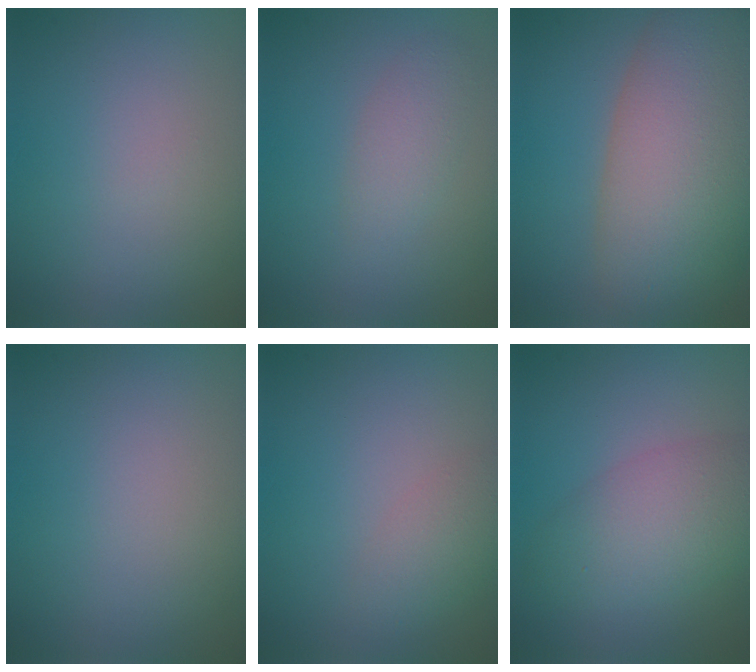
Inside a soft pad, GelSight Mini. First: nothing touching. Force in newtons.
{"total": 1.9, "press": 1.9, "slide": 0.1}
{"total": 11.8, "press": 11.8, "slide": 0.7}
{"total": 0.0}
{"total": 2.1, "press": 2.1, "slide": 0.1}
{"total": 5.1, "press": 5.1, "slide": 0.2}